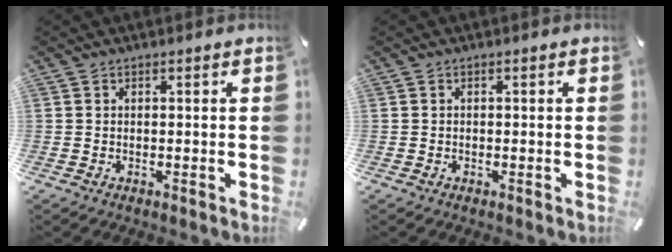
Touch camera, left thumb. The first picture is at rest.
{"total": 0.5, "force": [-0.2, 0.2, 0.4], "torque": [-0.008, -0.001, -0.004]}